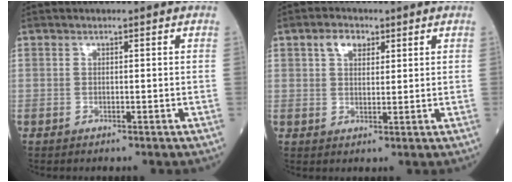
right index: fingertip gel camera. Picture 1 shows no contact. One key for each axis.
{"total": 3.6, "fx": 2.0, "fy": 2.2, "fz": 2.1, "tx": -0.041, "ty": 0.011, "tz": 0.039}